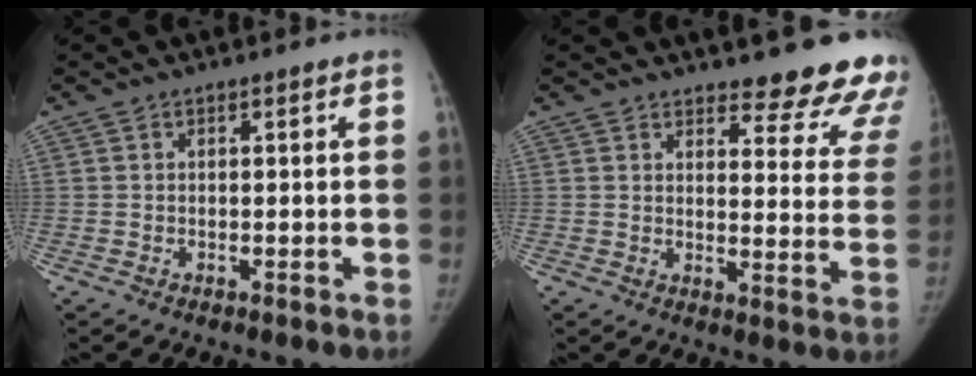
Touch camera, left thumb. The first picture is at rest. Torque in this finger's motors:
{"motor_torque": [1.21, -0.27, -0.05, -0.25, -0.01]}